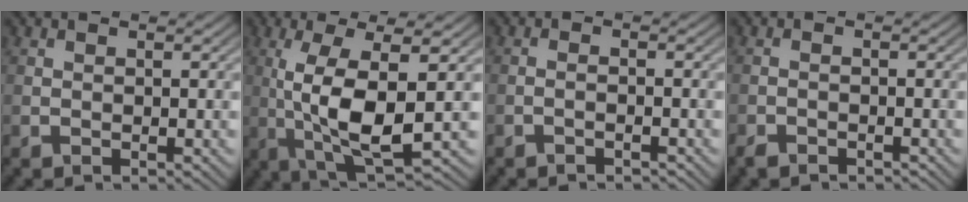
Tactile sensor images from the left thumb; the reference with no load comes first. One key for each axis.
{"total": 10.4, "fx": -0.3, "fy": 2.8, "fz": 10.0, "tx": -0.202, "ty": 0.000, "tz": 0.002}
{"total": 1.2, "fx": -1.0, "fy": 0.1, "fz": 0.6, "tx": -0.011, "ty": 0.003, "tz": -0.023}
{"total": 1.5, "fx": -1.4, "fy": 0.3, "fz": 0.4, "tx": -0.008, "ty": -0.004, "tz": -0.027}